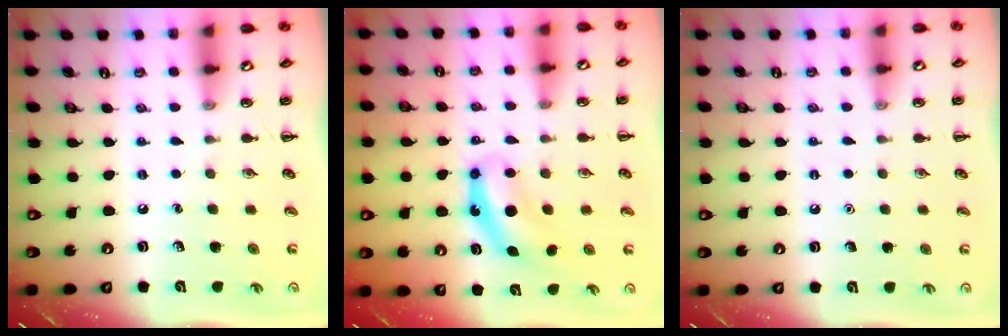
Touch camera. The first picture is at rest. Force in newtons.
{"total": 6.9, "press": 6.9, "slide": 0.2}
{"total": 1.6, "press": 1.6, "slide": 0.1}